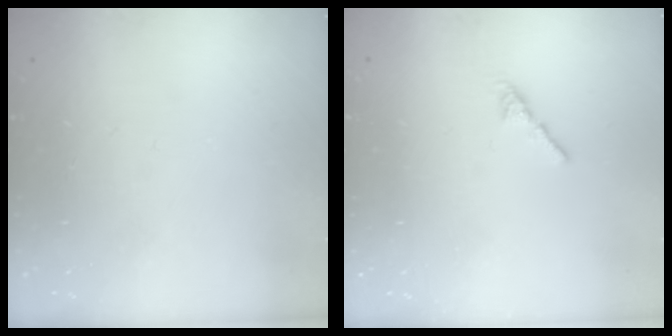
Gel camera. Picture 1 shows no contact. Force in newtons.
{"total": 0.8, "press": 0.7, "slide": 0.5}